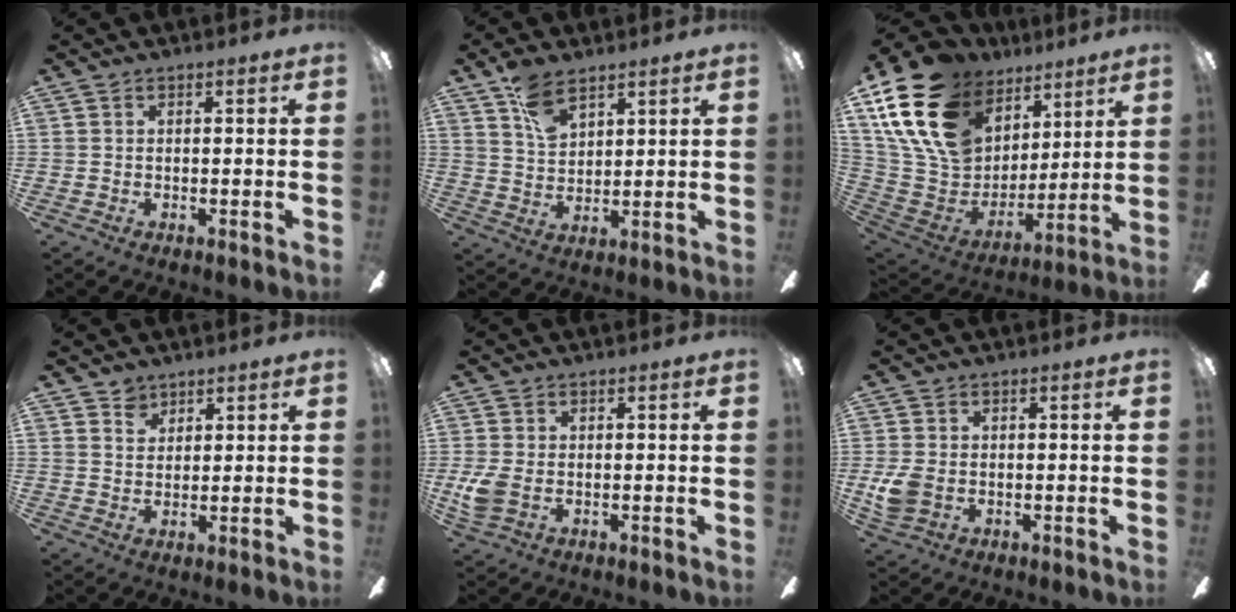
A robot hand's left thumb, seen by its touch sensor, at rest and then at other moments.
{"total": 8.4, "force": [5.9, 4.1, 4.3], "torque": [-0.077, -0.023, 0.108]}
{"total": 22.8, "force": [11.7, 15.1, 12.3], "torque": [-0.283, -0.048, 0.227]}
{"total": 3.8, "force": [2.8, 2.5, 0.5], "torque": [-0.004, -0.007, 0.052]}
{"total": 5.0, "force": [-0.5, 3.4, 3.5], "torque": [-0.078, -0.002, -0.013]}
{"total": 5.3, "force": [-0.6, 4.0, 3.4], "torque": [-0.069, 0.002, -0.010]}